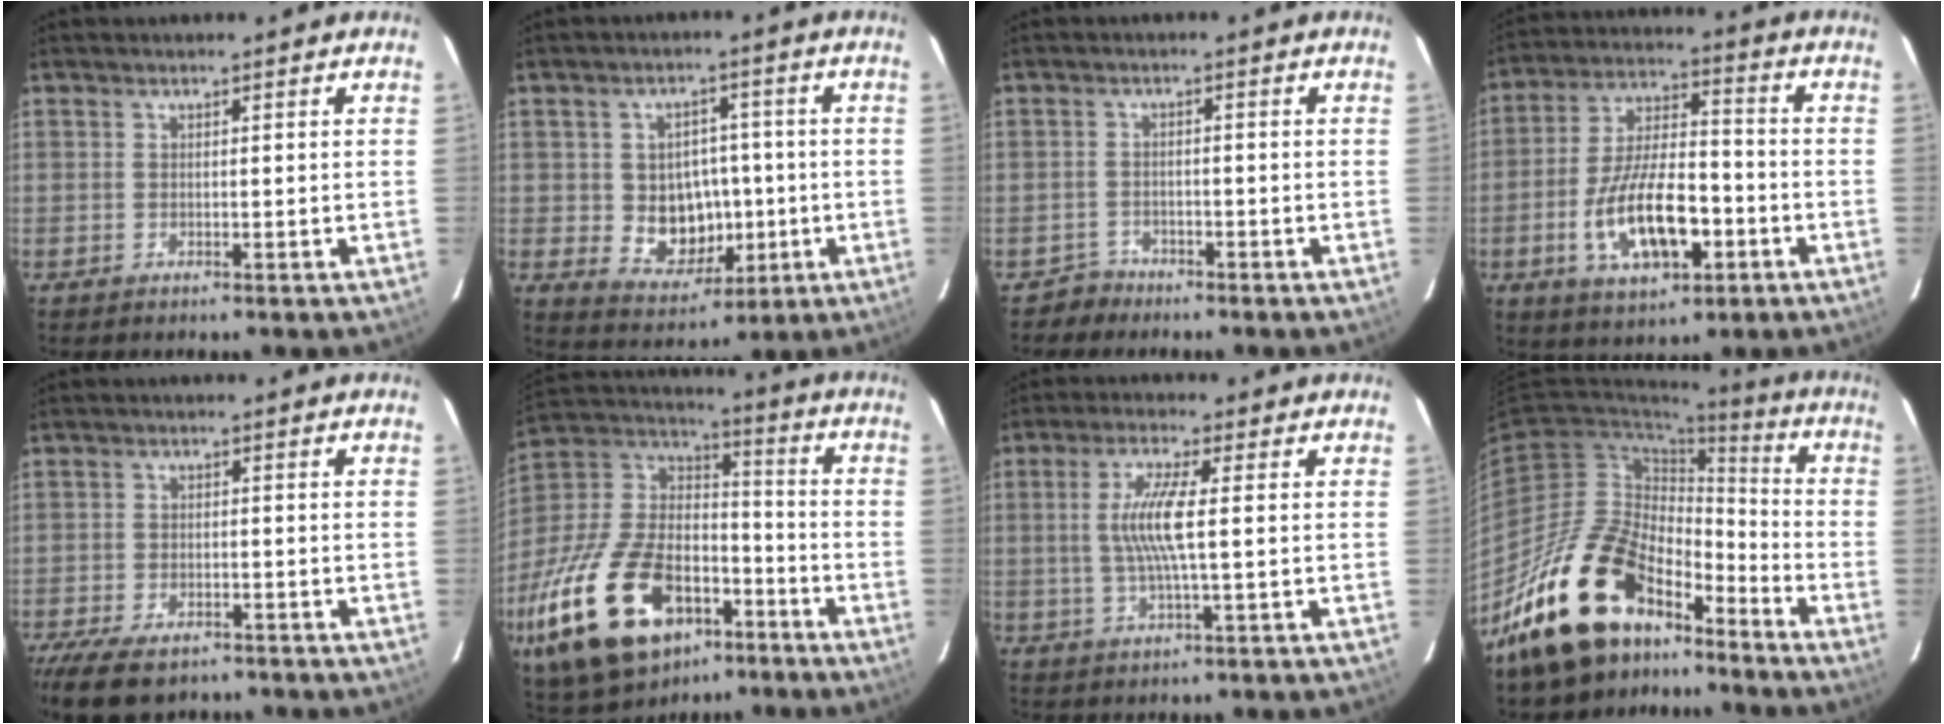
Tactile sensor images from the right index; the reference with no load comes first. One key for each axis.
{"total": 9.5, "fx": -1.1, "fy": 8.2, "fz": 4.6, "tx": -0.096, "ty": 0.005, "tz": 0.004}
{"total": 2.6, "fx": -2.0, "fy": 1.5, "fz": -0.7, "tx": 0.010, "ty": 0.013, "tz": -0.036}
{"total": 15.5, "fx": -5.2, "fy": 6.8, "fz": 12.9, "tx": -0.255, "ty": 0.002, "tz": -0.081}
{"total": 10.3, "fx": -7.7, "fy": 4.5, "fz": 5.0, "tx": -0.129, "ty": -0.024, "tz": -0.134}
{"total": 33.2, "fx": -17.5, "fy": 18.2, "fz": 21.6, "tx": -0.460, "ty": -0.012, "tz": -0.281}
{"total": 7.6, "fx": 0.3, "fy": 0.5, "fz": 7.5, "tx": -0.149, "ty": 0.000, "tz": 0.007}
{"total": 21.3, "fx": -15.7, "fy": 10.0, "fz": 10.3, "tx": -0.193, "ty": 0.015, "tz": -0.261}